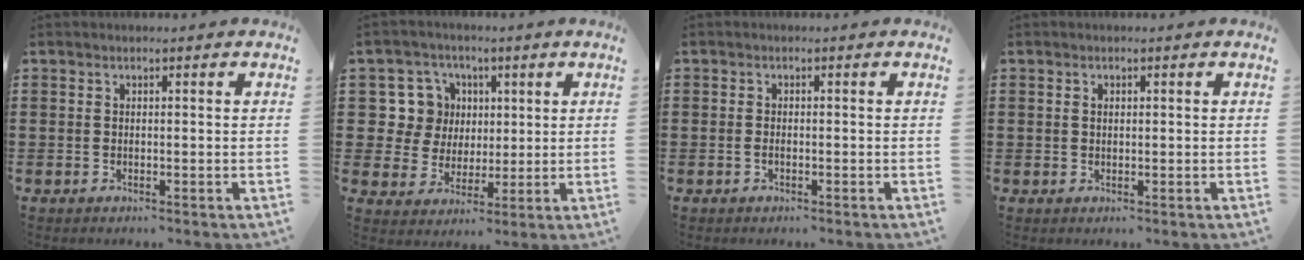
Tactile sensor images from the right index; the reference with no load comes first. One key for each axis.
{"total": 8.2, "fx": 2.2, "fy": 7.7, "fz": 1.5, "tx": -0.065, "ty": 0.014, "tz": 0.047}
{"total": 0.8, "fx": -0.4, "fy": 0.1, "fz": 0.7, "tx": -0.017, "ty": -0.009, "tz": -0.004}
{"total": 0.7, "fx": 0.2, "fy": 0.5, "fz": 0.5, "tx": -0.011, "ty": 0.001, "tz": 0.005}